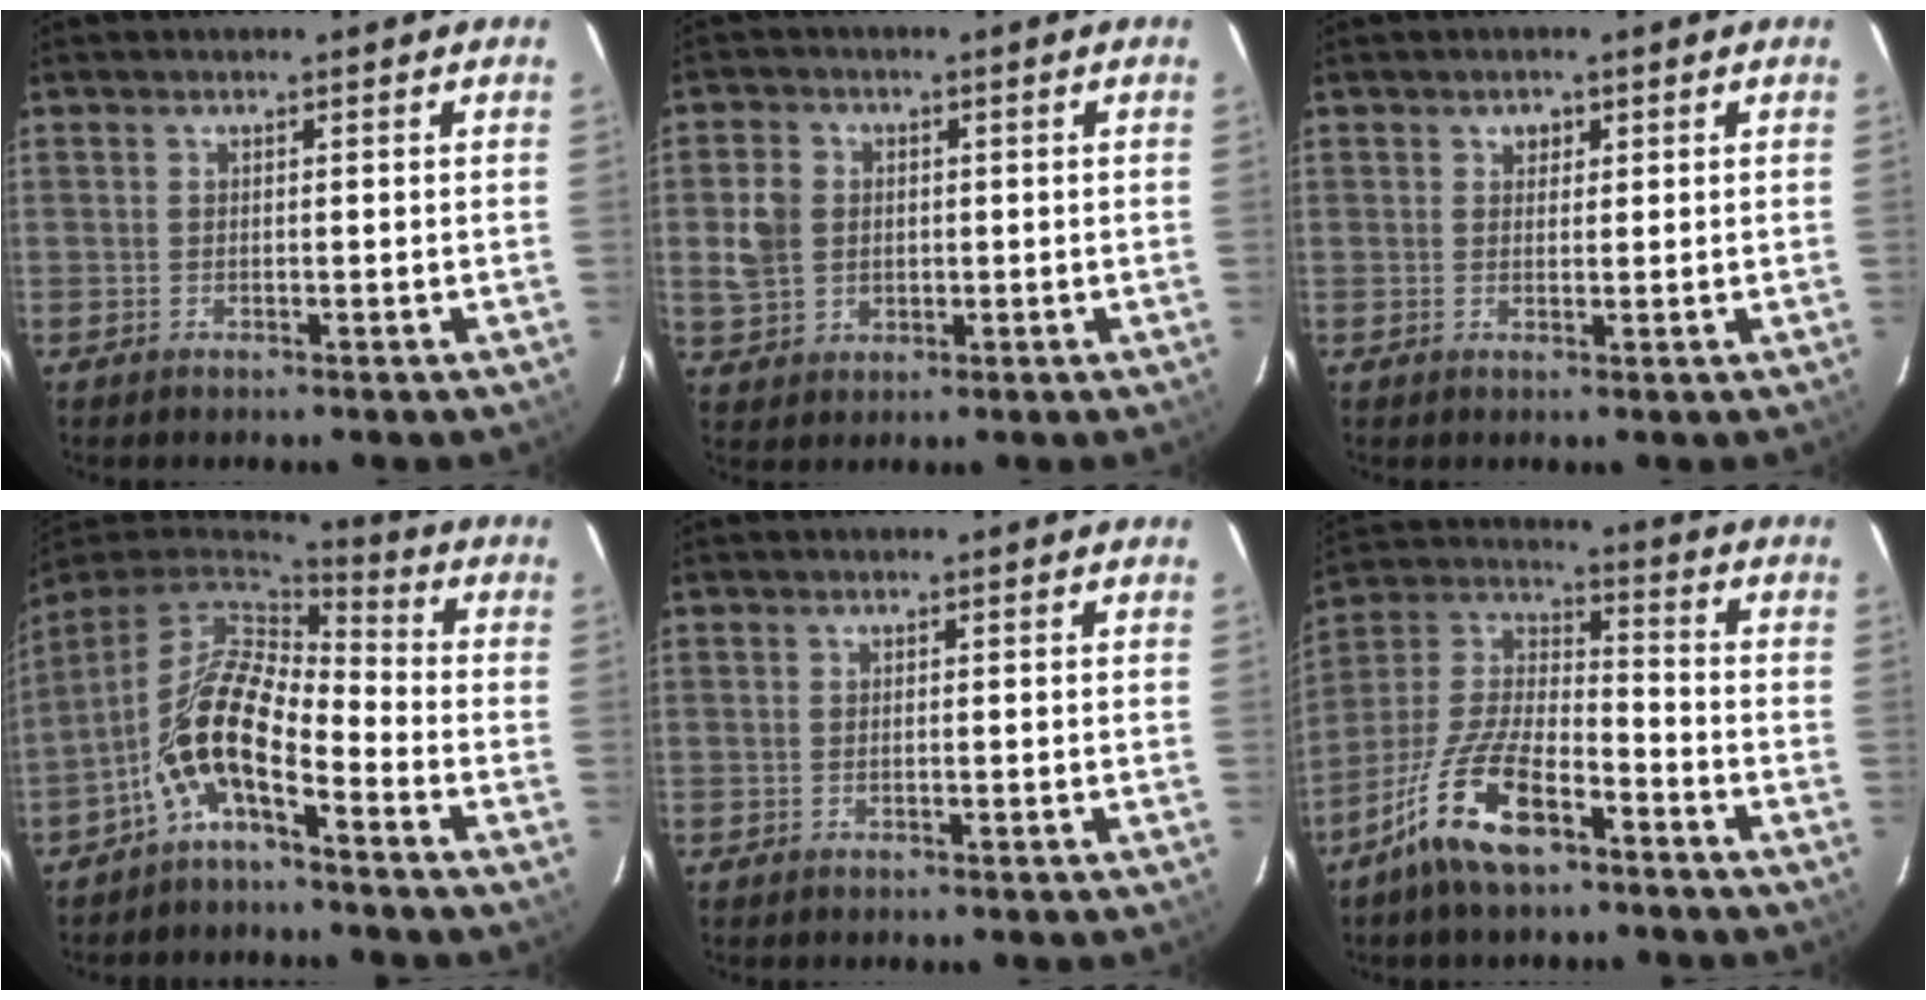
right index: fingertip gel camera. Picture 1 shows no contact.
{"total": 6.7, "force": [0.2, 5.9, 3.1], "torque": [-0.073, 0.014, 0.011]}
{"total": 1.8, "force": [0.7, 1.5, 0.4], "torque": [-0.003, 0.007, 0.012]}
{"total": 11.0, "force": [-5.5, 4.3, 8.5], "torque": [-0.176, 0.012, -0.113]}
{"total": 0.0}
{"total": 15.0, "force": [-9.6, 5.4, 10.2], "torque": [-0.220, -0.006, -0.178]}